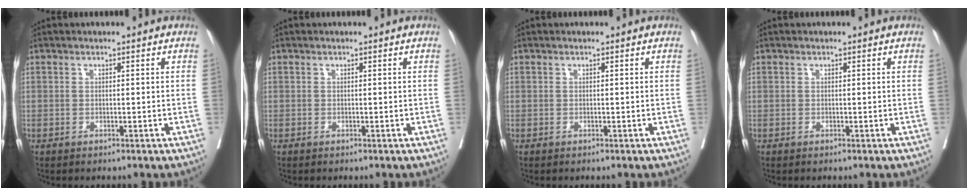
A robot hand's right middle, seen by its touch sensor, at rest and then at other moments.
{"total": 0.0}
{"total": 0.0}
{"total": 0.0}